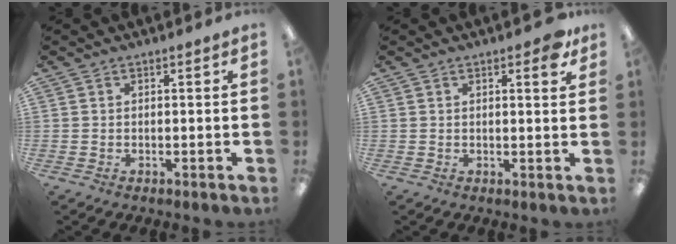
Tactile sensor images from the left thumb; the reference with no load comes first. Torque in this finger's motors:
{"motor_torque": [-0.07, 0.10, -0.31, 0.08, 0.02]}